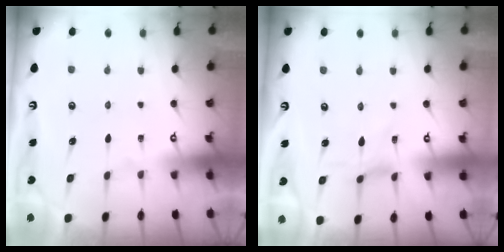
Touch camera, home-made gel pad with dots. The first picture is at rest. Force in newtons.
{"total": 0.0}